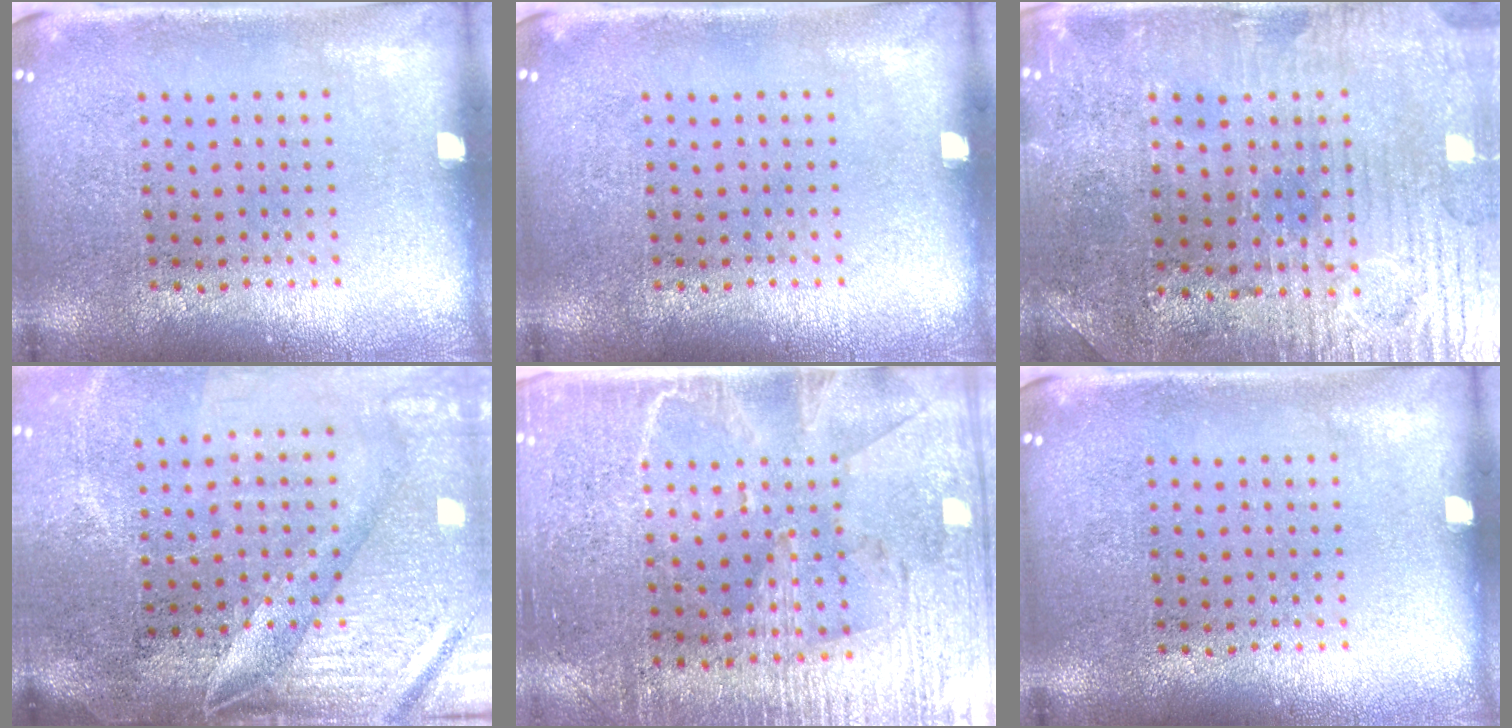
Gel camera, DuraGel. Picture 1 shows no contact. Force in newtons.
{"total": 0.0}
{"total": 1.7, "press": 1.7, "slide": 0.5}
{"total": 4.5, "press": 3.9, "slide": 2.3}
{"total": 3.3, "press": 3.0, "slide": 1.4}
{"total": 0.0}